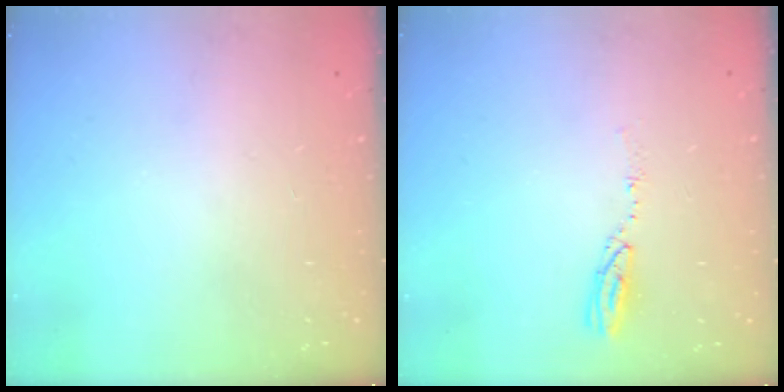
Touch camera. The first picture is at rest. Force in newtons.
{"total": 3.8, "press": 3.8, "slide": 0.1}